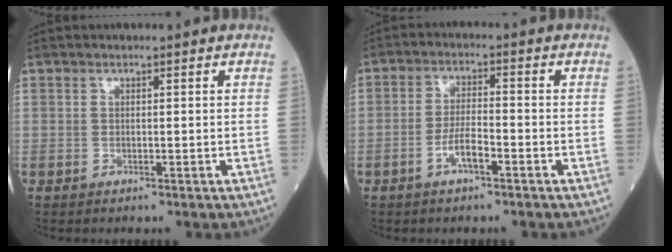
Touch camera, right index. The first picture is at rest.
{"total": 4.3, "force": [-2.2, 0.9, 3.5], "torque": [-0.069, 0.007, -0.044]}